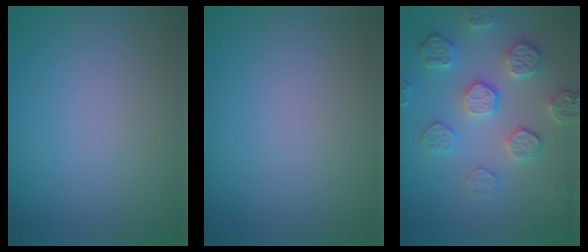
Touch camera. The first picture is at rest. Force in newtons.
{"total": 0.0}
{"total": 4.5, "press": 4.4, "slide": 0.8}